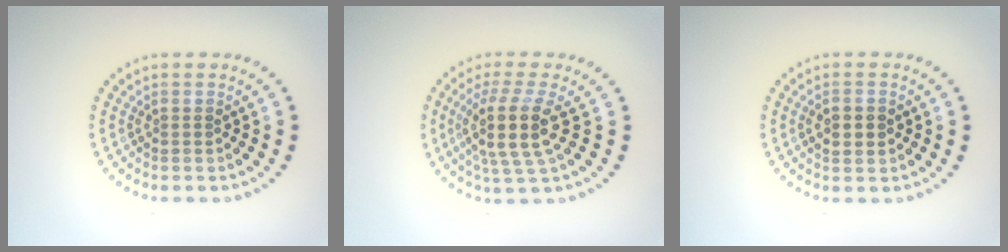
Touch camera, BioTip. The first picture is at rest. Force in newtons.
{"total": 4.5, "press": 3.7, "slide": 2.6}
{"total": 2.2, "press": 2.2, "slide": 0.2}